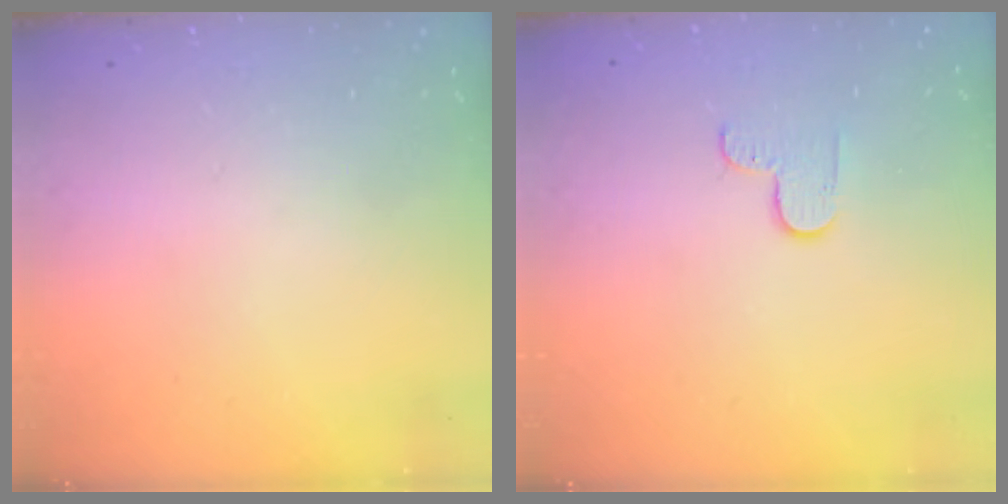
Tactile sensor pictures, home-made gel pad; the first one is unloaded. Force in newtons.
{"total": 4.2, "press": 4.2, "slide": 0.5}